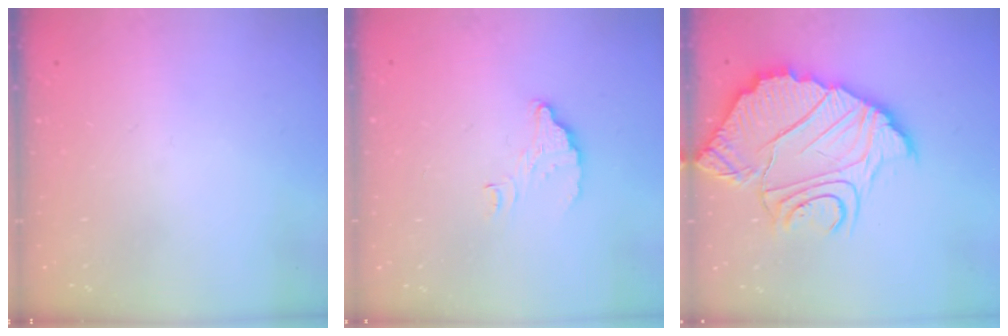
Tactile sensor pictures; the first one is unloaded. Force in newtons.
{"total": 4.5, "press": 4.5, "slide": 0.1}
{"total": 14.8, "press": 14.7, "slide": 1.3}